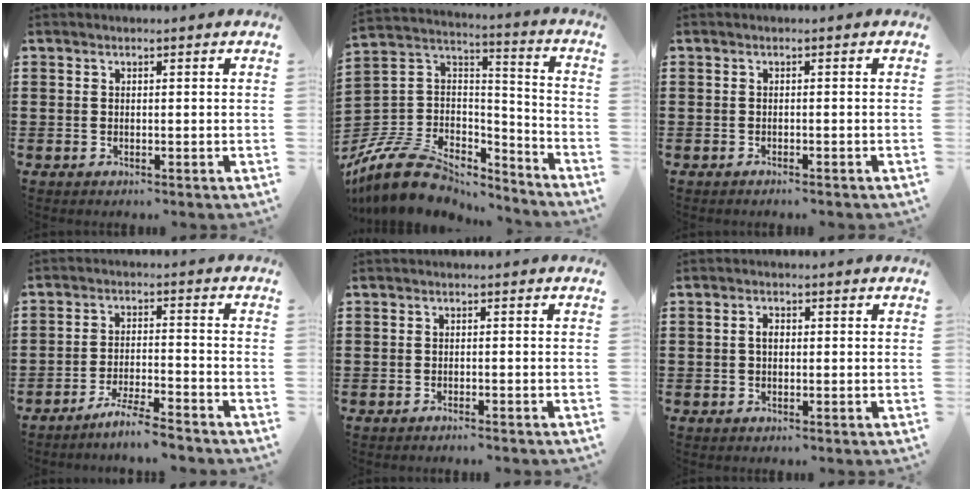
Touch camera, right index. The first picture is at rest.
{"total": 11.0, "force": [-8.2, 5.6, 4.5], "torque": [-0.117, 0.018, -0.161]}
{"total": 0.8, "force": [-0.7, -0.1, 0.1], "torque": [-0.004, -0.002, -0.015]}
{"total": 5.2, "force": [-4.8, -0.5, 1.8], "torque": [-0.045, -0.010, -0.096]}
{"total": 1.0, "force": [-0.9, -0.2, 0.2], "torque": [-0.006, -0.001, -0.018]}
{"total": 1.6, "force": [0.0, 0.9, 1.4], "torque": [-0.027, 0.005, -0.001]}